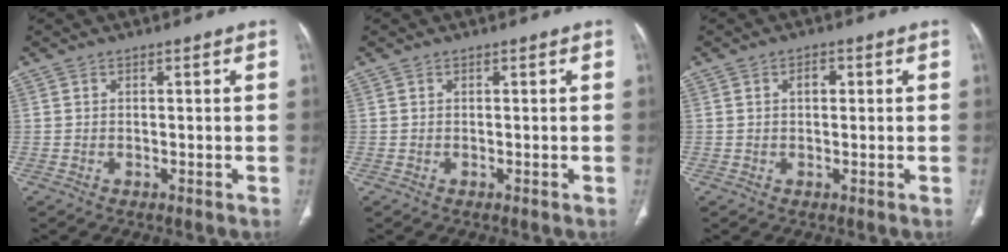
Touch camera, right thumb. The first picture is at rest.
{"total": 0.0}
{"total": 2.0, "force": [0.4, 1.3, 1.5], "torque": [-0.020, 0.007, 0.005]}